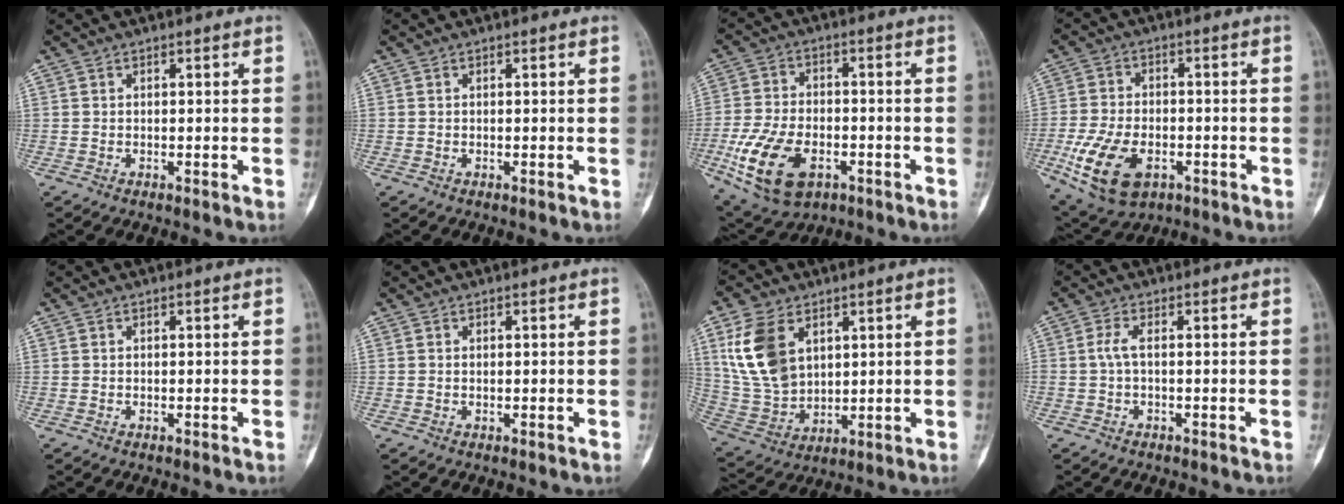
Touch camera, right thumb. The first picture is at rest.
{"total": 0.0}
{"total": 14.9, "force": [-5.3, 9.0, 10.7], "torque": [-0.200, 0.009, -0.089]}
{"total": 13.3, "force": [-4.7, 8.0, 9.5], "torque": [-0.178, 0.006, -0.076]}
{"total": 0.0}
{"total": 0.0}
{"total": 13.8, "force": [5.3, 9.1, 9.0], "torque": [-0.164, -0.016, 0.120]}
{"total": 2.1, "force": [-0.2, 0.6, 2.0], "torque": [-0.047, 0.003, -0.007]}